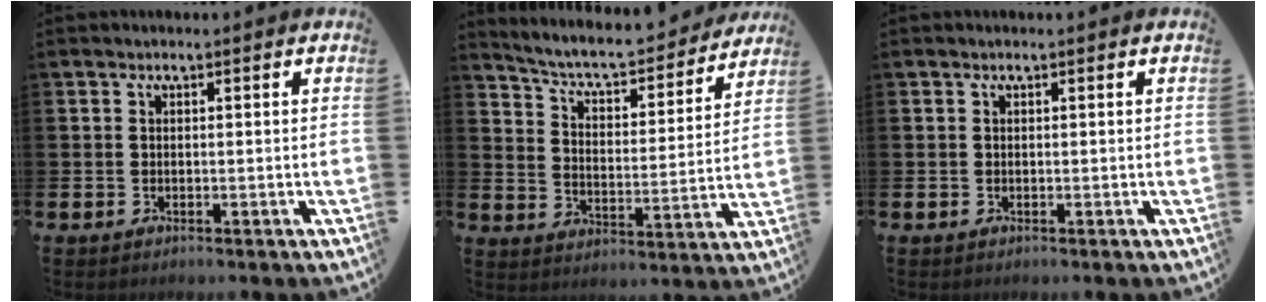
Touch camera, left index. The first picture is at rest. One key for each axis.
{"total": 6.0, "fx": 5.5, "fy": 1.4, "fz": 2.0, "tx": -0.066, "ty": -0.045, "tz": 0.087}
{"total": 0.0}